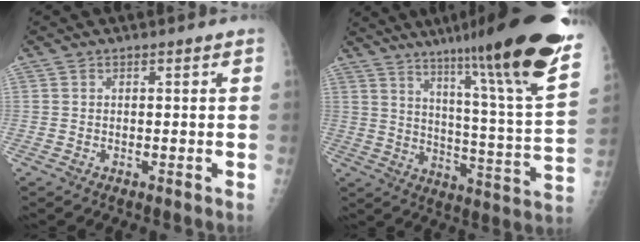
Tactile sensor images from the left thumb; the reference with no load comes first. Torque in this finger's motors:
{"motor_torque": [1.63, -0.25, 1.34, -1.45, 0.34]}